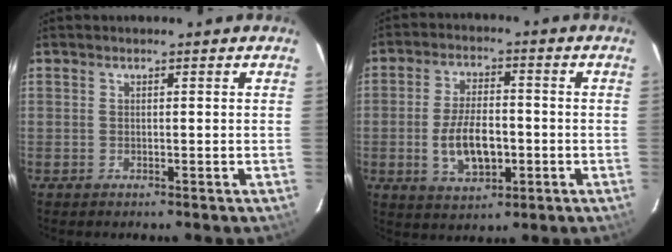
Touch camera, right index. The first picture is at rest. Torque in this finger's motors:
{"motor_torque": [0.52, -0.31, 0.42, 0.11]}